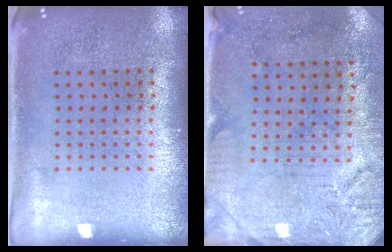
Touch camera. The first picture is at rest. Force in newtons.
{"total": 3.3, "press": 2.6, "slide": 2.0}